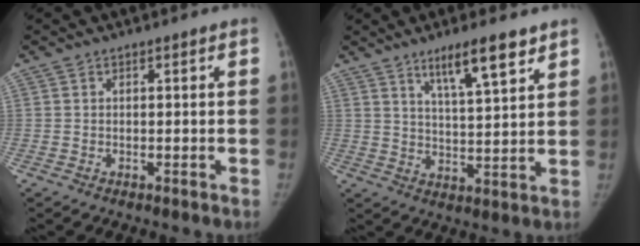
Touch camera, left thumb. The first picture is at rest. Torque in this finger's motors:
{"motor_torque": [-0.22, 0.45, 0.91, -0.52, 0.16]}